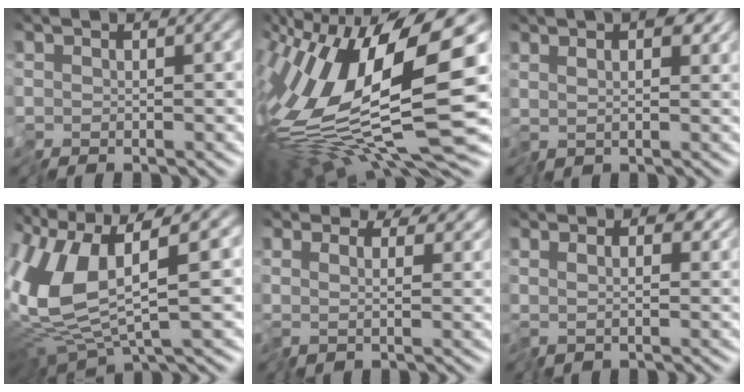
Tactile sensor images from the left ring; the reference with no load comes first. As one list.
[{"total": 14.9, "force": [-0.4, 3.9, 14.4], "torque": [-0.288, 0.019, -0.005]}, {"total": 4.3, "force": [2.1, 1.9, 3.2], "torque": [-0.046, 0.010, 0.034]}, {"total": 8.3, "force": [1.3, 2.4, 7.8], "torque": [-0.183, 0.000, 0.022]}, {"total": 5.8, "force": [4.4, 2.9, 2.4], "torque": [-0.059, 0.011, 0.062]}, {"total": 3.7, "force": [2.3, 1.9, 2.2], "torque": [-0.043, 0.005, 0.040]}]